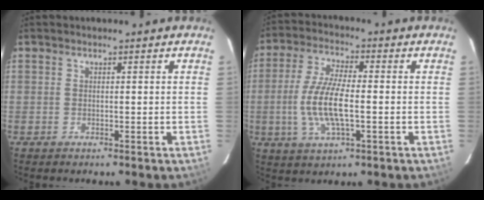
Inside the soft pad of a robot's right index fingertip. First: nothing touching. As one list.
[{"total": 10.8, "force": [-1.6, 3.3, 10.1], "torque": [-0.209, -0.001, -0.033]}]